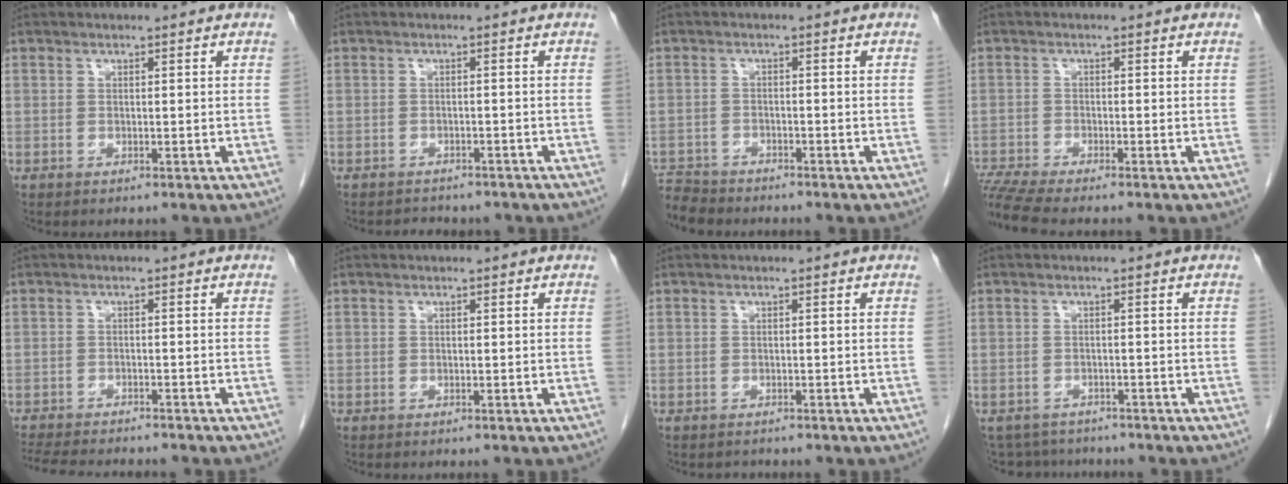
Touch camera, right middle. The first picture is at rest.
{"total": 5.1, "force": [-4.5, 2.1, 1.0], "torque": [-0.014, 0.005, -0.052]}
{"total": 4.5, "force": [-4.4, 0.8, -0.2], "torque": [0.005, -0.013, -0.082]}
{"total": 5.4, "force": [-5.0, -0.9, 2.1], "torque": [-0.041, -0.015, -0.091]}
{"total": 11.6, "force": [-10.3, 2.2, 4.9], "torque": [-0.082, -0.015, -0.143]}
{"total": 0.0}
{"total": 0.8, "force": [-0.8, 0.3, 0.0], "torque": [-0.004, -0.001, -0.012]}
{"total": 5.6, "force": [-5.1, 2.2, 0.3], "torque": [-0.003, 0.001, -0.071]}